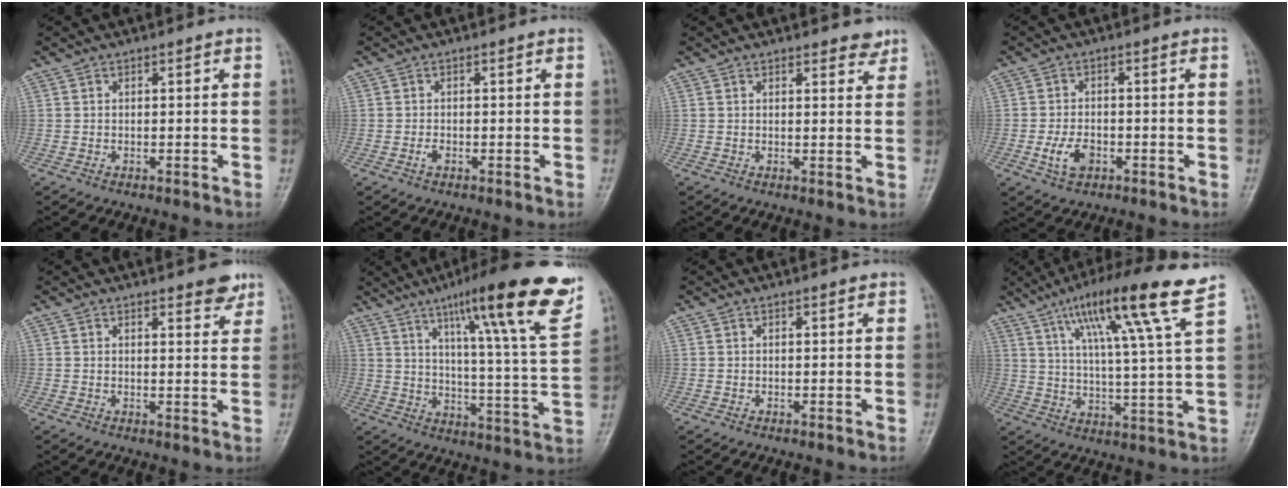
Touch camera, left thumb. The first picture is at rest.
{"total": 1.1, "force": [-0.5, 0.6, 0.8], "torque": [-0.017, 0.002, -0.009]}
{"total": 2.7, "force": [2.3, 0.9, 0.9], "torque": [0.003, -0.016, 0.024]}
{"total": 4.7, "force": [-1.7, 3.0, 3.3], "torque": [-0.062, 0.007, -0.030]}
{"total": 3.9, "force": [3.1, 1.1, 2.2], "torque": [-0.013, -0.021, 0.037]}
{"total": 23.4, "force": [13.9, 2.5, 18.6], "torque": [-0.252, -0.047, 0.202]}
{"total": 0.6, "force": [0.5, 0.1, 0.3], "torque": [-0.008, -0.003, 0.006]}
{"total": 16.5, "force": [9.9, 0.1, 13.2], "torque": [-0.215, -0.034, 0.156]}